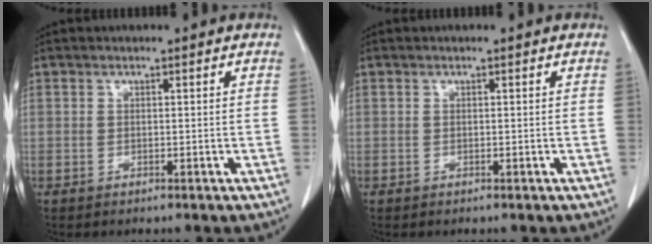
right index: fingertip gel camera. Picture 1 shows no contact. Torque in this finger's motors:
{"motor_torque": [-0.01, 0.01, 0.00, 0.00]}